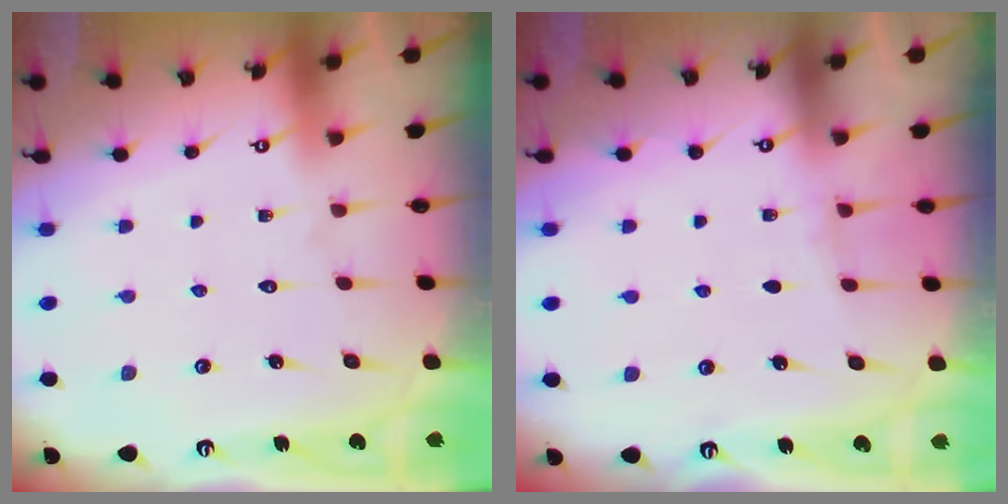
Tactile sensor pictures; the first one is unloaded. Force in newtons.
{"total": 3.7, "press": 3.6, "slide": 1.0}